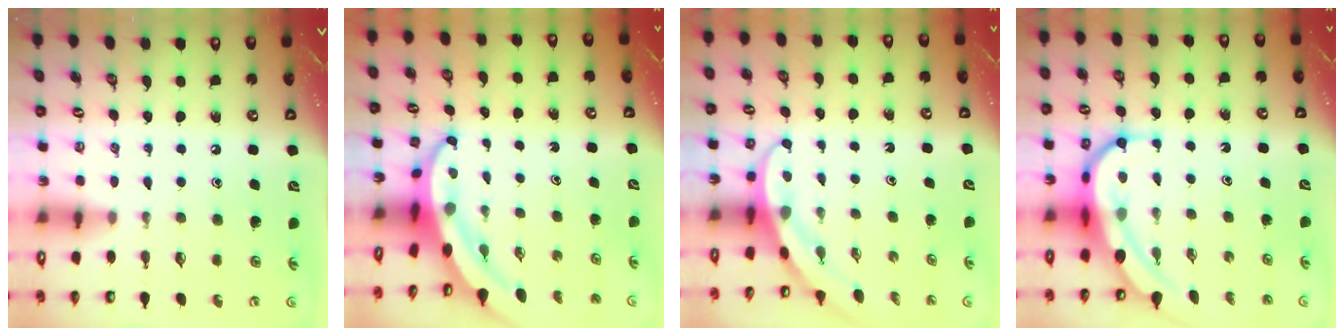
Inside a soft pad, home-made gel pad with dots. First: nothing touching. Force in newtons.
{"total": 5.2, "press": 5.2, "slide": 0.6}
{"total": 3.1, "press": 3.1, "slide": 0.1}
{"total": 9.8, "press": 9.7, "slide": 1.0}